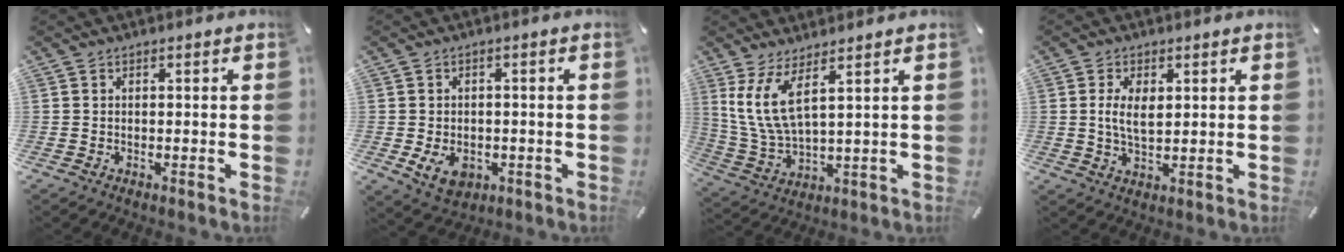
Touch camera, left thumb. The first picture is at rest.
{"total": 6.3, "force": [-1.8, 4.7, 3.9], "torque": [-0.064, 0.001, -0.033]}
{"total": 10.2, "force": [5.0, 3.6, 8.2], "torque": [-0.196, -0.020, 0.093]}
{"total": 5.8, "force": [1.1, 3.1, 4.8], "torque": [-0.098, 0.002, 0.014]}